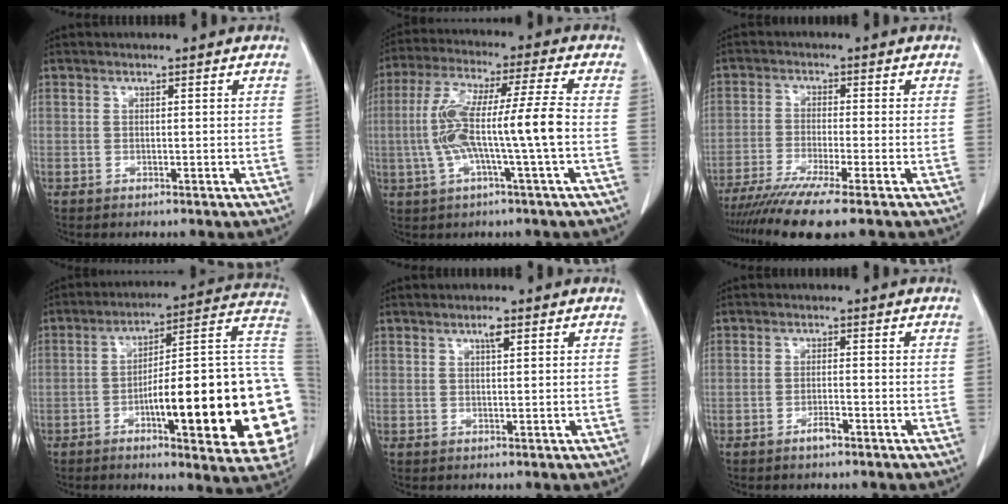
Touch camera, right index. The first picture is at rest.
{"total": 11.8, "force": [-1.5, -0.3, 11.7], "torque": [-0.234, 0.023, -0.028]}
{"total": 9.4, "force": [-7.2, -0.9, 5.9], "torque": [-0.093, -0.024, -0.119]}
{"total": 27.7, "force": [-5.2, 4.4, 26.9], "torque": [-0.269, 0.016, -0.066]}
{"total": 1.7, "force": [0.9, 0.3, 1.4], "torque": [-0.027, 0.002, 0.014]}
{"total": 1.7, "force": [-1.2, 0.3, 1.3], "torque": [-0.022, 0.001, -0.017]}